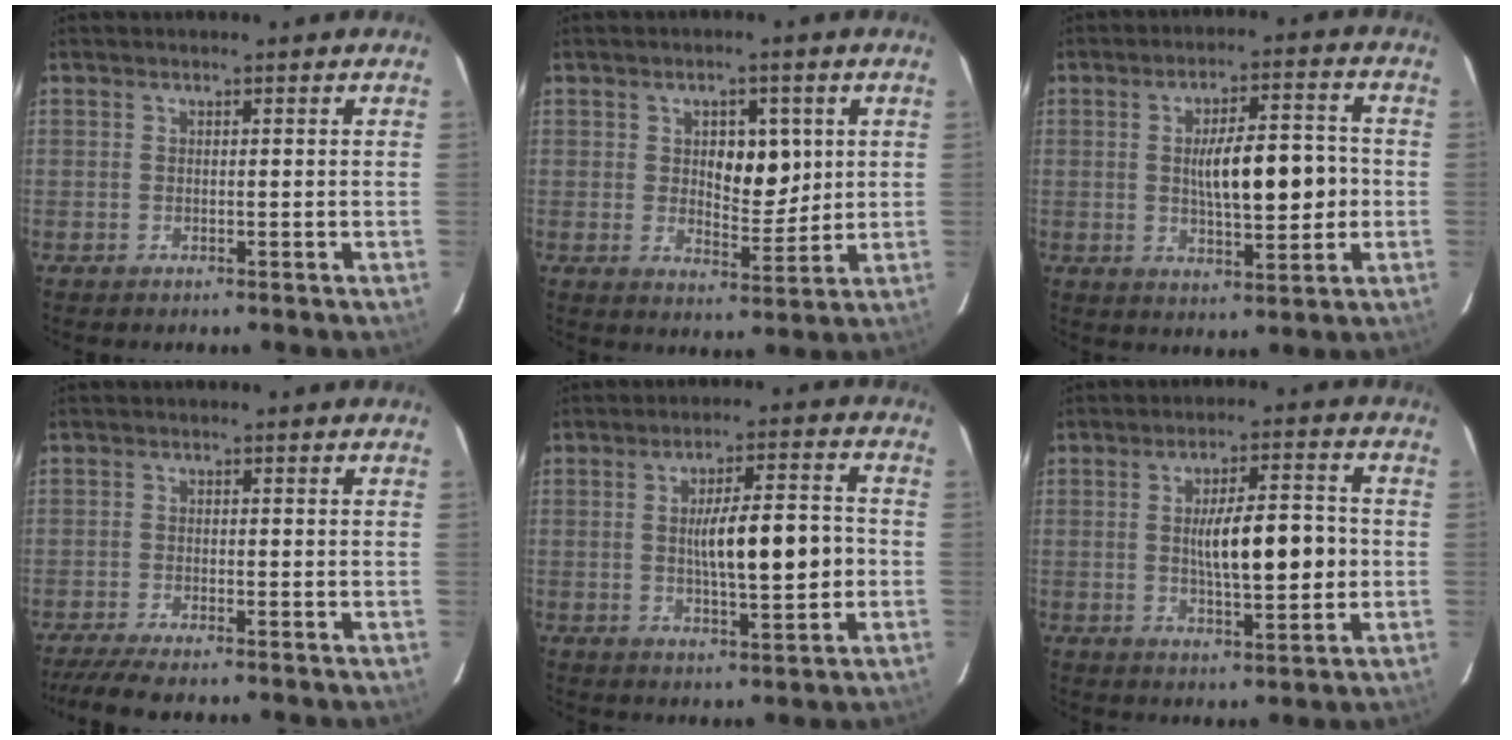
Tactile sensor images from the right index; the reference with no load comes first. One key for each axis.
{"total": 6.7, "fx": 1.7, "fy": 3.5, "fz": 5.5, "tx": -0.075, "ty": 0.003, "tz": 0.033}
{"total": 10.6, "fx": -0.2, "fy": 3.0, "fz": 10.2, "tx": -0.165, "ty": 0.015, "tz": 0.001}
{"total": 6.1, "fx": -5.1, "fy": 0.6, "fz": 3.4, "tx": -0.054, "ty": -0.015, "tz": -0.084}
{"total": 10.3, "fx": -0.5, "fy": 1.9, "fz": 10.2, "tx": -0.164, "ty": 0.013, "tz": -0.005}
{"total": 10.4, "fx": -0.1, "fy": 2.5, "fz": 10.1, "tx": -0.167, "ty": 0.010, "tz": 0.000}